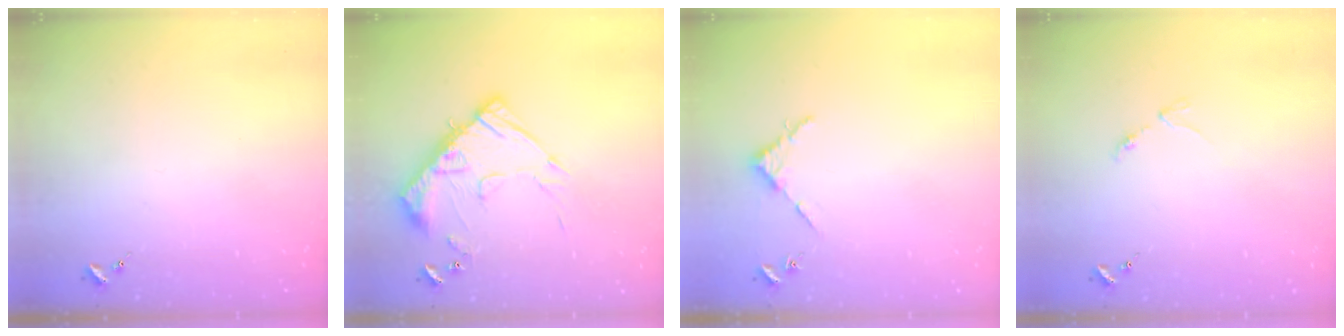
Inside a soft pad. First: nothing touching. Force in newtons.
{"total": 14.2, "press": 14.2, "slide": 1.2}
{"total": 2.7, "press": 2.7, "slide": 0.3}
{"total": 2.8, "press": 2.8, "slide": 0.5}